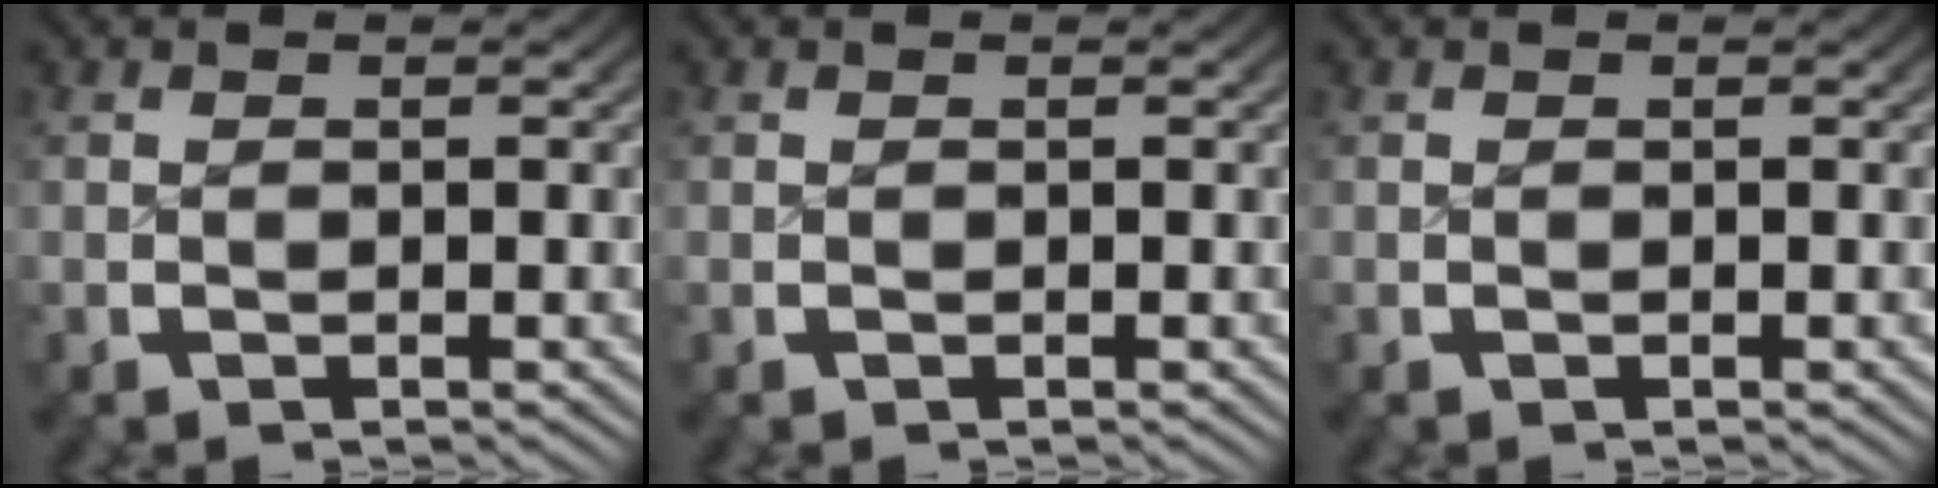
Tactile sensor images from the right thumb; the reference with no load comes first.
{"total": 0.0}
{"total": 0.0}